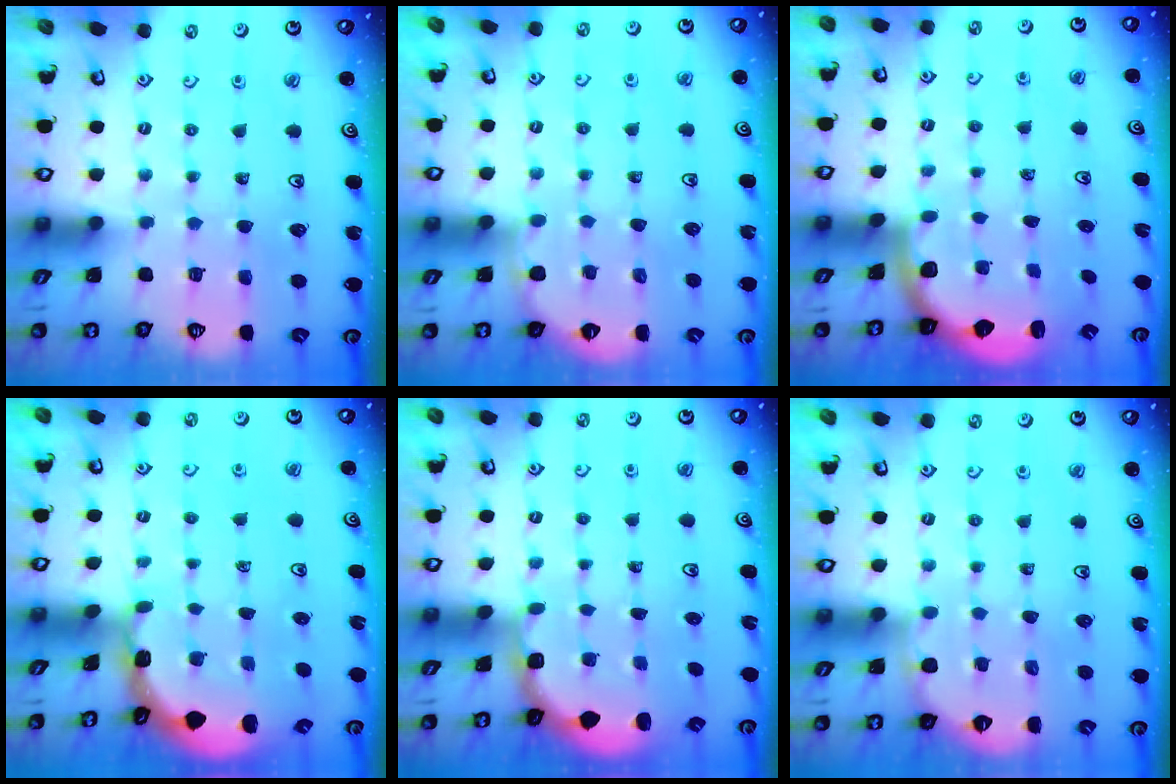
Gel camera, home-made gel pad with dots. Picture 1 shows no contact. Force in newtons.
{"total": 4.0, "press": 4.0, "slide": 0.4}
{"total": 2.2, "press": 2.1, "slide": 0.8}
{"total": 2.7, "press": 2.7, "slide": 0.3}
{"total": 1.8, "press": 1.7, "slide": 0.7}
{"total": 4.0, "press": 4.0, "slide": 0.4}